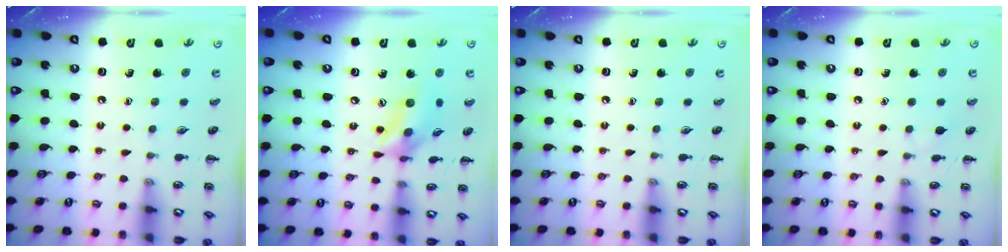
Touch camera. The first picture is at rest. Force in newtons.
{"total": 12.5, "press": 12.3, "slide": 2.6}
{"total": 0.0}
{"total": 2.9, "press": 2.7, "slide": 0.9}